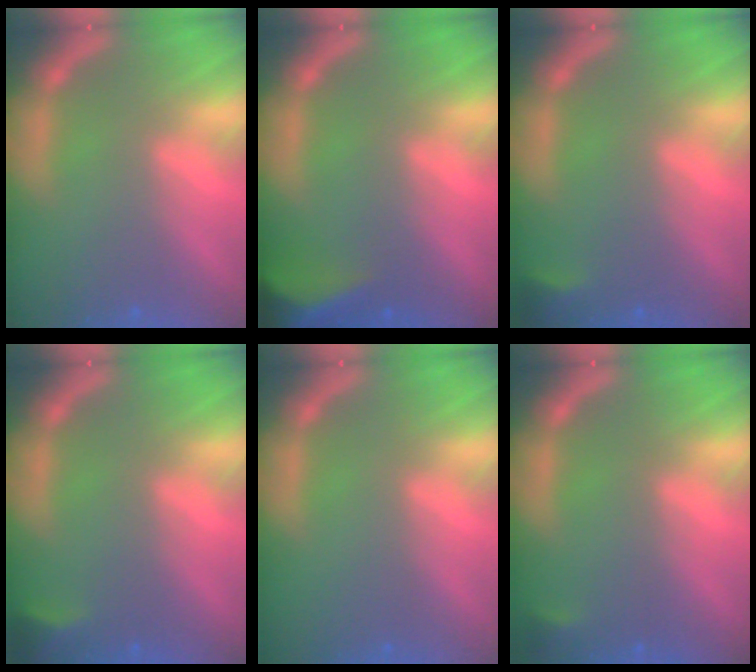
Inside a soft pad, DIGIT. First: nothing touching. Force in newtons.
{"total": 8.5}
{"total": 1.4}
{"total": 1.9}
{"total": 0.0}
{"total": 0.9}